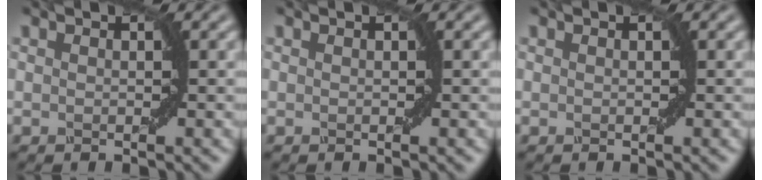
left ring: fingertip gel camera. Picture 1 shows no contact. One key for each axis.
{"total": 0.0}
{"total": 0.0}